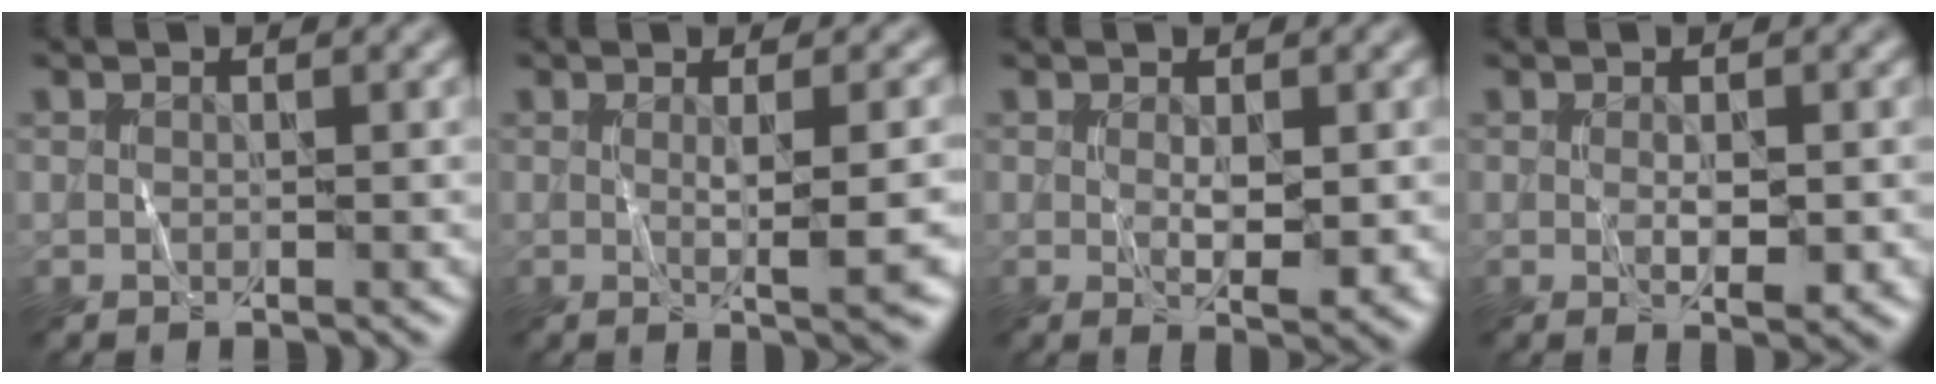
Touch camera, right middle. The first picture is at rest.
{"total": 4.6, "force": [-0.2, 0.9, 4.5], "torque": [-0.062, -0.003, -0.001]}
{"total": 2.8, "force": [0.1, 0.9, 2.7], "torque": [-0.048, -0.008, 0.008]}
{"total": 2.4, "force": [-0.2, 0.9, 2.3], "torque": [-0.039, -0.007, 0.002]}